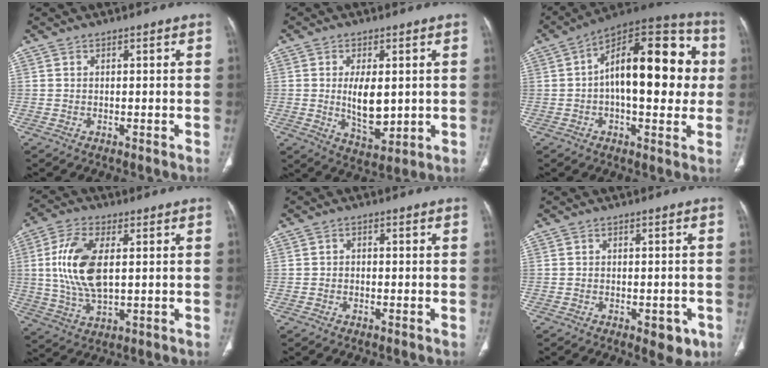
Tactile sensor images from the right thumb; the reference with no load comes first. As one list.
[{"total": 9.1, "force": [0.4, 4.6, 7.9], "torque": [-0.113, -0.017, 0.020]}, {"total": 23.4, "force": [2.1, 10.8, 20.6], "torque": [-0.277, 0.033, 0.019]}, {"total": 12.7, "force": [1.8, 6.2, 10.9], "torque": [-0.229, -0.005, 0.039]}, {"total": 1.0, "force": [-0.3, 0.9, 0.4], "torque": [0.002, 0.005, -0.008]}, {"total": 5.0, "force": [-2.2, 2.6, 3.6], "torque": [-0.020, 0.005, -0.022]}]